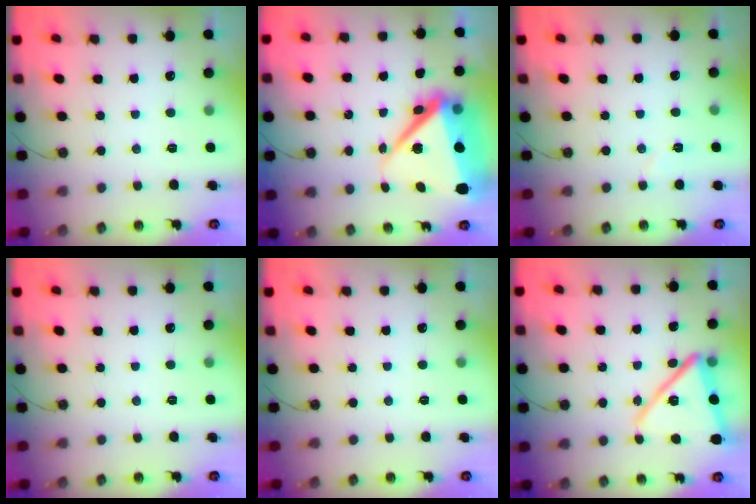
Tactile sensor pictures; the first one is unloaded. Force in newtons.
{"total": 18.2, "press": 15.8, "slide": 8.9}
{"total": 3.4, "press": 3.2, "slide": 1.1}
{"total": 0.0}
{"total": 0.0}
{"total": 17.0, "press": 16.9, "slide": 1.4}